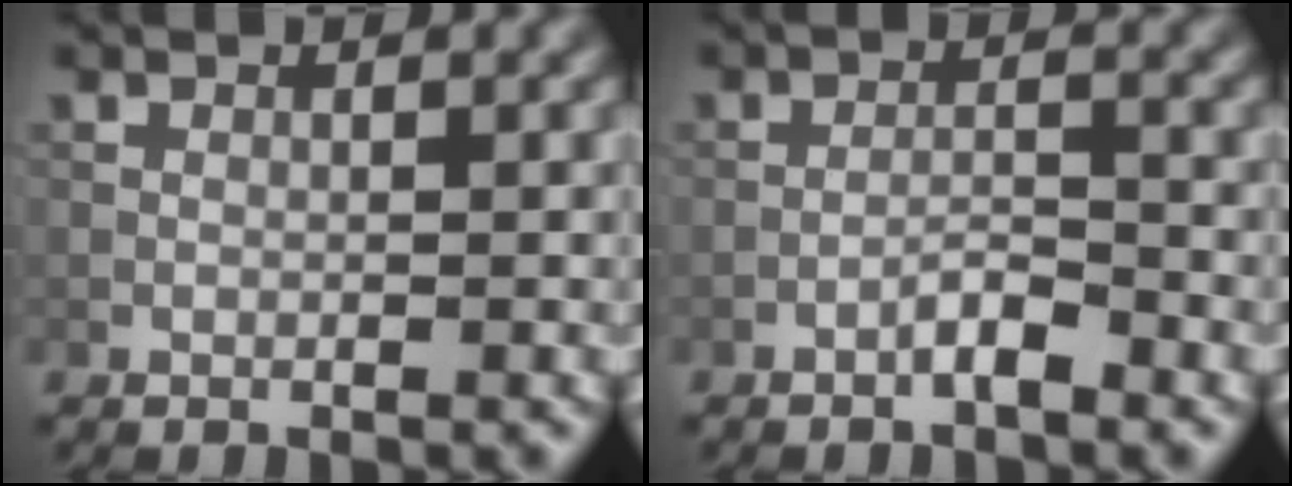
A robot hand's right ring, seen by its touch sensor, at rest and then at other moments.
{"total": 1.9, "force": [-1.3, 0.3, 1.3], "torque": [-0.021, 0.008, -0.027]}